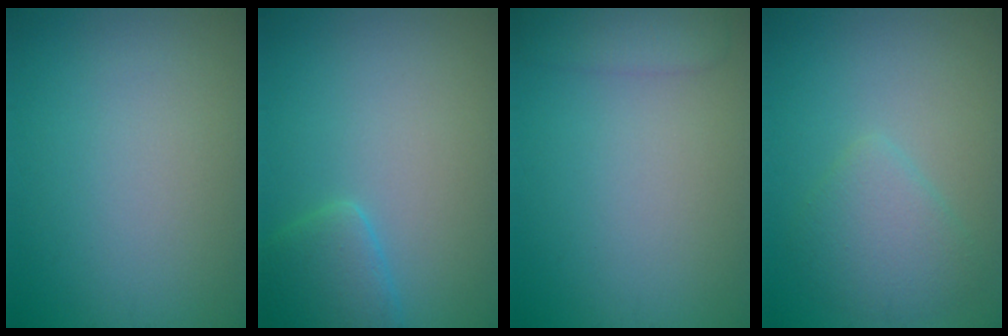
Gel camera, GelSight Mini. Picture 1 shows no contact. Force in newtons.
{"total": 2.9, "press": 2.9, "slide": 0.2}
{"total": 2.4, "press": 2.3, "slide": 0.3}
{"total": 3.0, "press": 3.0, "slide": 0.2}